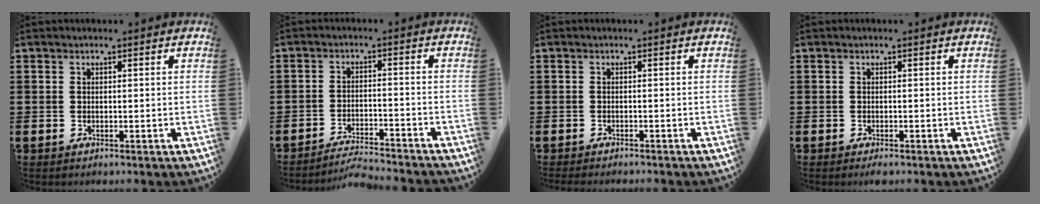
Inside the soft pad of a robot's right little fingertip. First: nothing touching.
{"total": 3.3, "force": [-3.3, -0.1, 0.3], "torque": [-0.009, 0.002, -0.070]}
{"total": 0.6, "force": [-0.6, 0.0, 0.0], "torque": [0.000, -0.003, -0.012]}
{"total": 0.5, "force": [-0.3, 0.2, 0.4], "torque": [-0.009, -0.001, -0.006]}